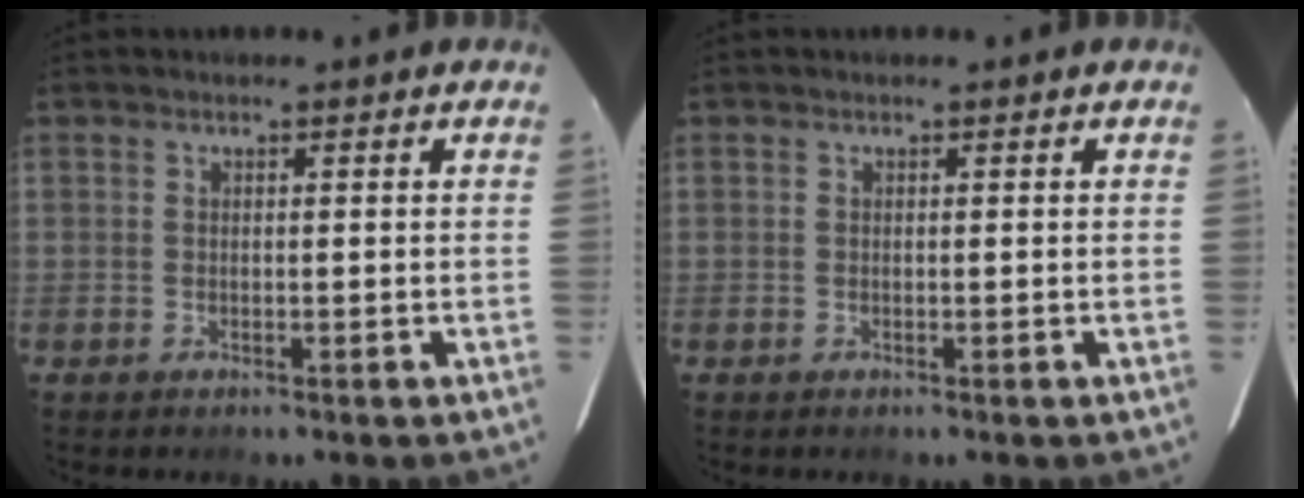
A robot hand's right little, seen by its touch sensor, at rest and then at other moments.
{"total": 0.0}